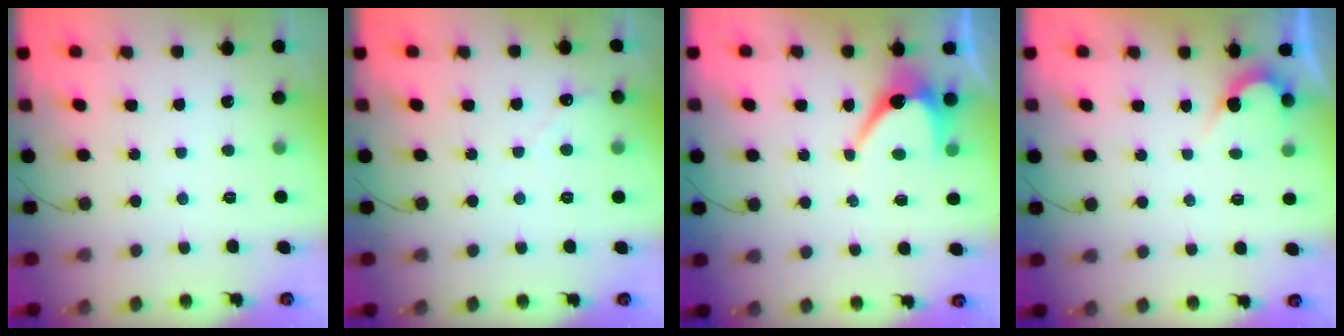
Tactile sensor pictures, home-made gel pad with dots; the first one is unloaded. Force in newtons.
{"total": 2.7, "press": 2.7, "slide": 0.3}
{"total": 7.4, "press": 7.3, "slide": 0.8}
{"total": 2.7, "press": 2.7, "slide": 0.2}